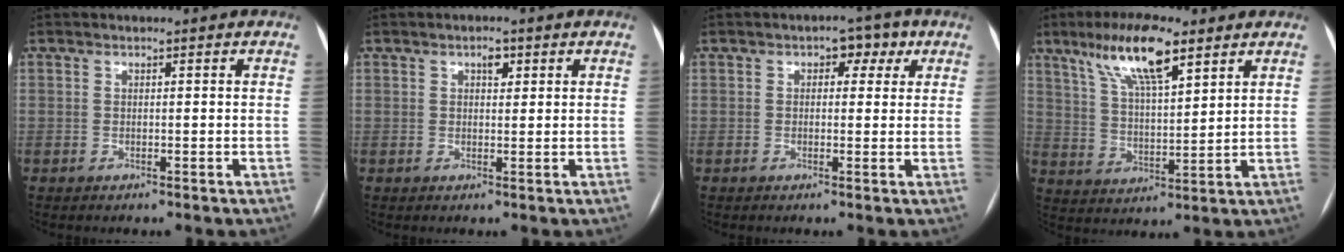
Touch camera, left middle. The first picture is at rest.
{"total": 1.9, "force": [0.9, 1.0, 1.3], "torque": [-0.021, 0.005, 0.015]}
{"total": 3.7, "force": [1.5, 2.3, 2.5], "torque": [-0.024, 0.020, 0.016]}
{"total": 11.6, "force": [7.4, 2.4, 8.7], "torque": [-0.167, 0.013, 0.135]}